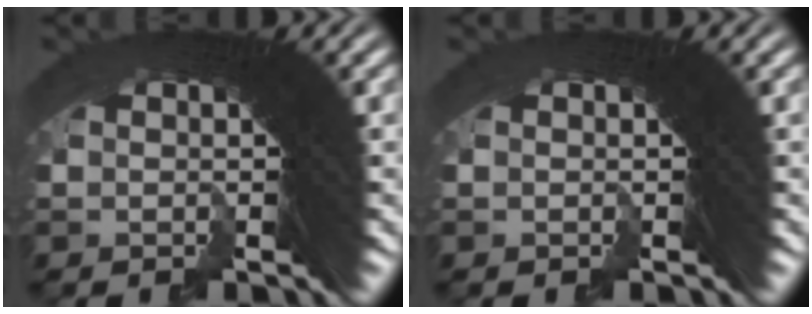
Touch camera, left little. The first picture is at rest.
{"total": 0.0}